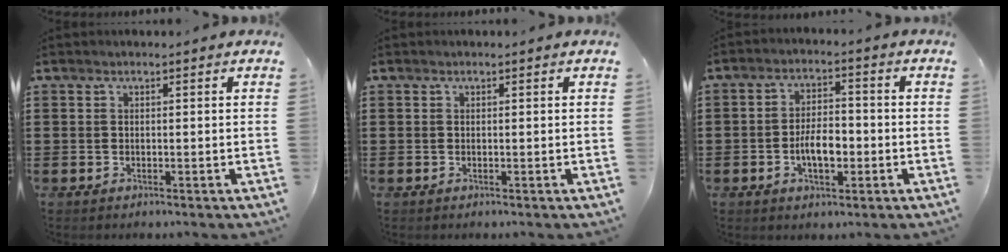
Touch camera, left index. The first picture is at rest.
{"total": 0.0}
{"total": 5.8, "force": [-1.5, 2.7, 4.9], "torque": [-0.084, 0.004, -0.031]}